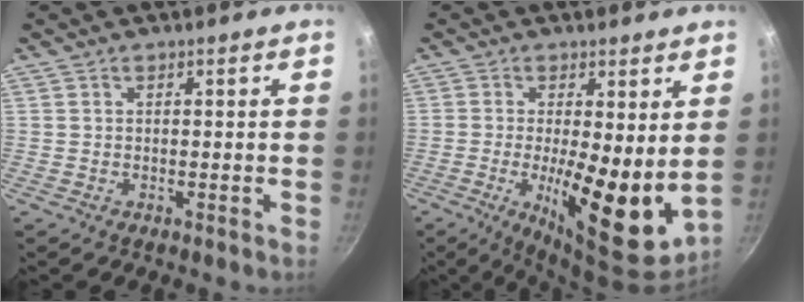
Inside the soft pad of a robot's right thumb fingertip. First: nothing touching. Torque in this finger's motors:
{"motor_torque": [-0.57, 1.47, 1.67, -0.10, 0.27]}